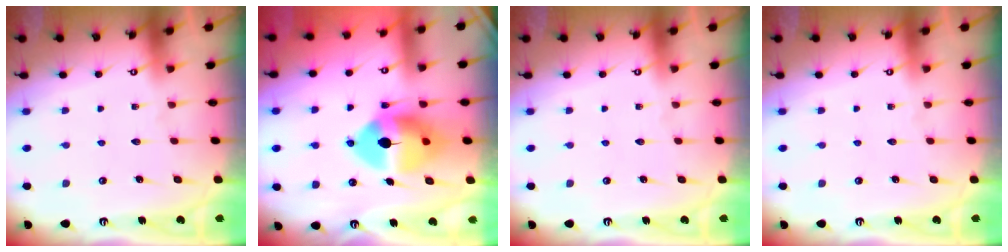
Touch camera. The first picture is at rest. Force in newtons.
{"total": 14.4, "press": 14.2, "slide": 2.2}
{"total": 0.0}
{"total": 0.0}